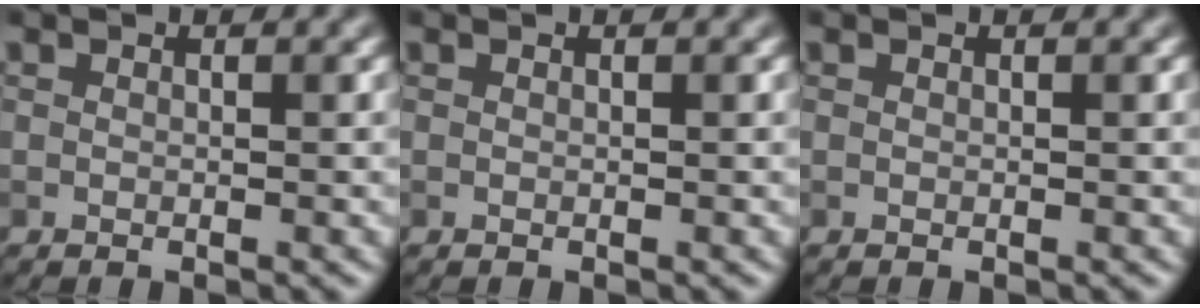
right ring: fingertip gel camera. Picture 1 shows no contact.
{"total": 0.0}
{"total": 0.0}